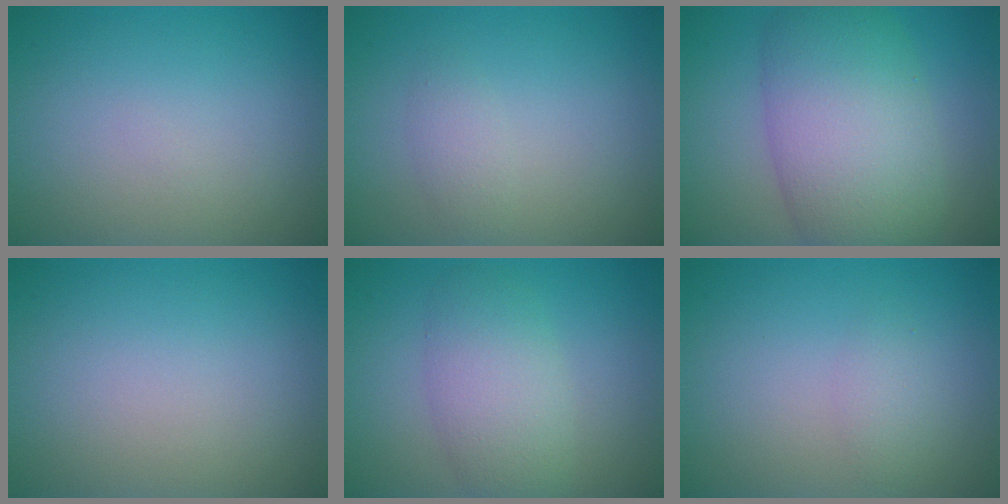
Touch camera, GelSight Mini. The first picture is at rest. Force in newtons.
{"total": 1.4, "press": 1.4, "slide": 0.1}
{"total": 10.1, "press": 10.1, "slide": 0.2}
{"total": 0.0}
{"total": 4.8, "press": 4.7, "slide": 0.2}
{"total": 1.3, "press": 1.3, "slide": 0.0}